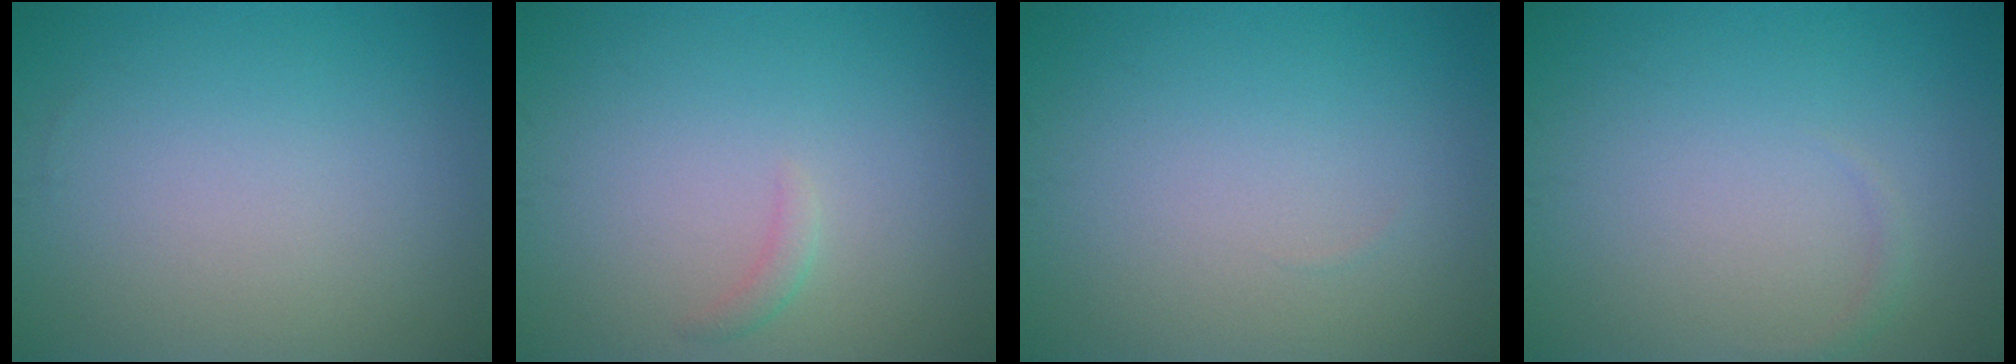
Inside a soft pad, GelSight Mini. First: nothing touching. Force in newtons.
{"total": 0.8, "press": 0.8, "slide": 0.1}
{"total": 0.0}
{"total": 0.6, "press": 0.6, "slide": 0.0}